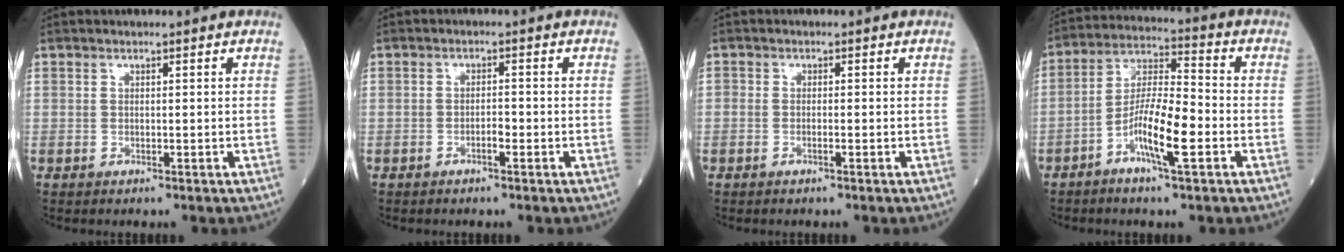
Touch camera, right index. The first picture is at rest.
{"total": 1.8, "force": [-0.8, 0.4, 1.6], "torque": [-0.026, 0.002, -0.016]}
{"total": 1.2, "force": [-0.5, 0.3, 1.0], "torque": [-0.017, 0.001, -0.010]}
{"total": 9.9, "force": [-3.8, 1.4, 9.0], "torque": [-0.173, 0.007, -0.072]}